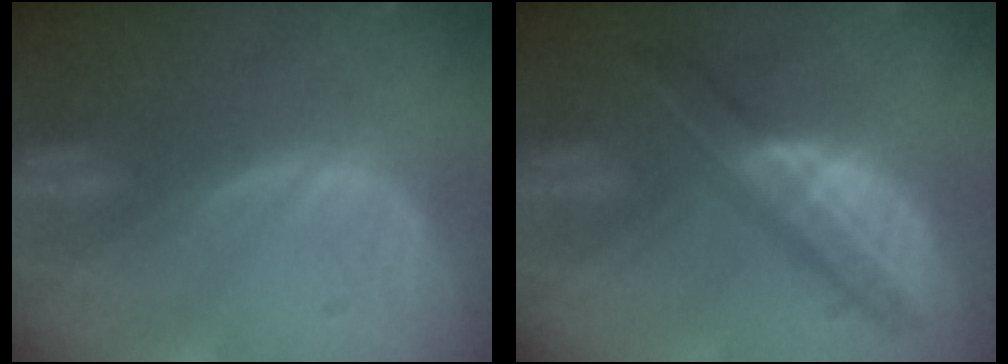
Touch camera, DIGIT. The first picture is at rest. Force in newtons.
{"total": 6.9, "press": 6.9, "slide": 0.2}